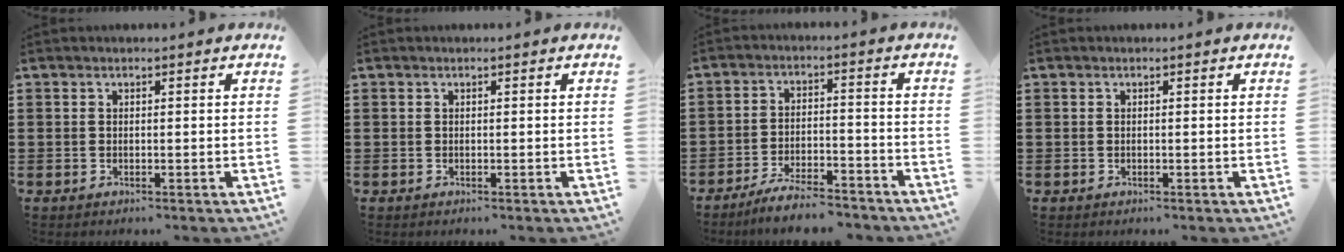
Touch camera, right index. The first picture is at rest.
{"total": 0.0}
{"total": 5.7, "force": [-5.3, 0.5, 1.9], "torque": [-0.045, -0.001, -0.105]}
{"total": 0.0}